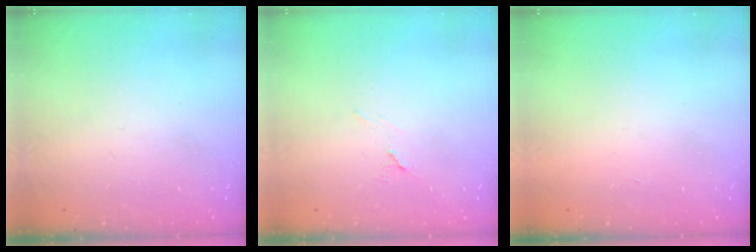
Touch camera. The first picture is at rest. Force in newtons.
{"total": 6.0, "press": 5.3, "slide": 2.8}
{"total": 1.6, "press": 1.6, "slide": 0.1}